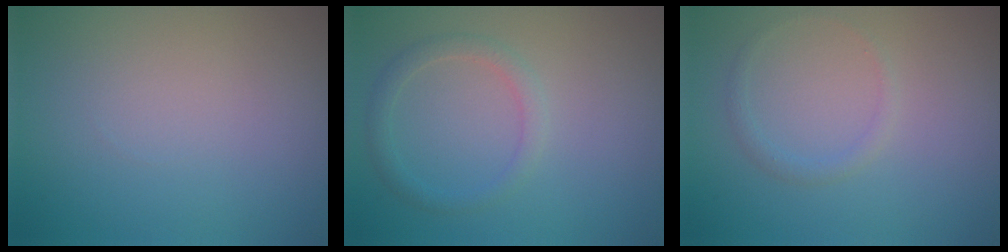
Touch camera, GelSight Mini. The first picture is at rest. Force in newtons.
{"total": 1.8, "press": 1.8, "slide": 0.0}
{"total": 1.0, "press": 1.0, "slide": 0.0}